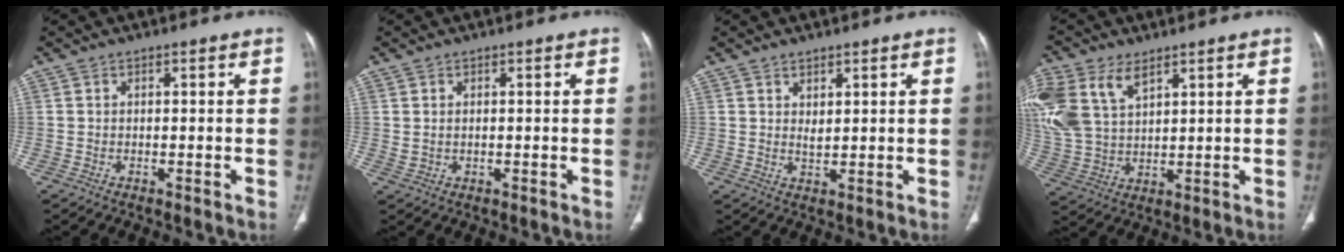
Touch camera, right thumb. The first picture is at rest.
{"total": 1.4, "force": [0.4, 0.9, 1.1], "torque": [-0.027, 0.000, 0.014]}
{"total": 2.1, "force": [1.2, 1.1, 1.4], "torque": [-0.019, -0.012, 0.026]}
{"total": 16.2, "force": [7.9, 9.9, 10.1], "torque": [-0.243, -0.002, 0.162]}